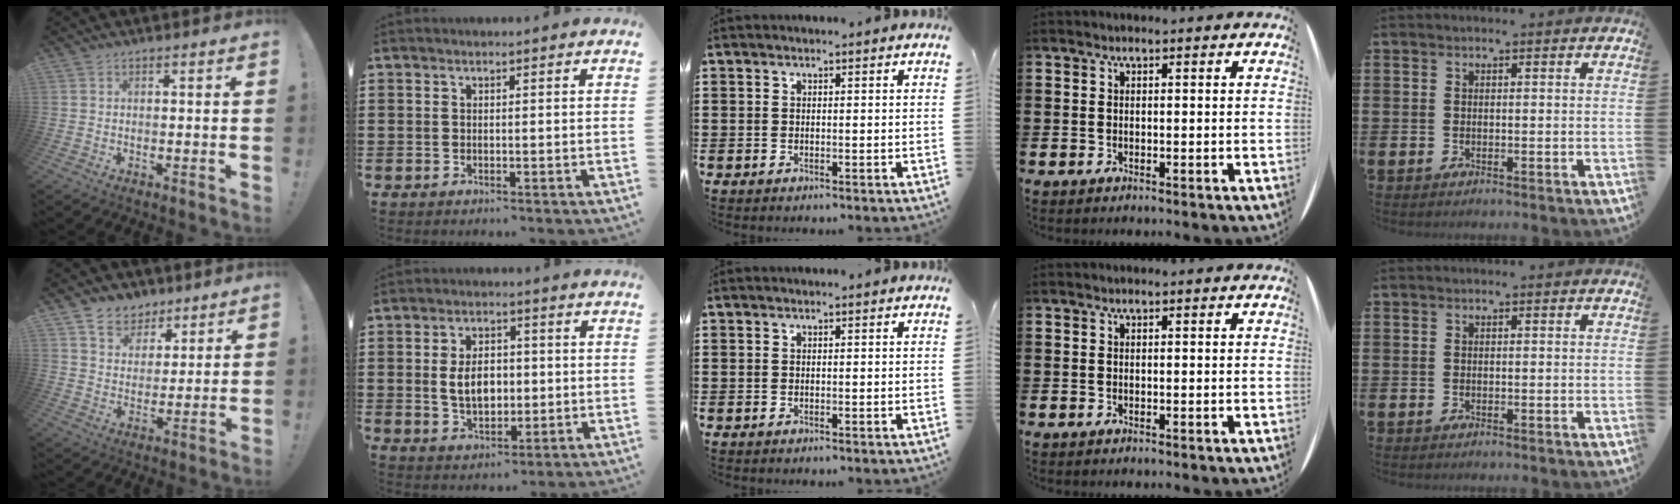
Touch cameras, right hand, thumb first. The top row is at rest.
{"thumb": {"total": 7.6, "force": [5.2, 5.5, 1.0], "torque": [-0.020, -0.041, 0.100]}, "index": {"total": 6.0, "force": [0.1, 3.9, 4.6], "torque": [-0.079, 0.007, -0.004]}}